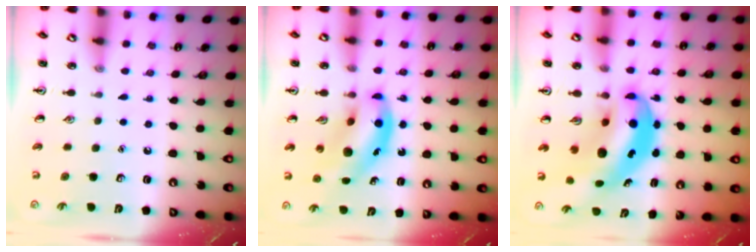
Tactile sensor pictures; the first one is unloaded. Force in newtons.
{"total": 11.5, "press": 11.0, "slide": 3.1}
{"total": 10.3, "press": 9.8, "slide": 3.1}